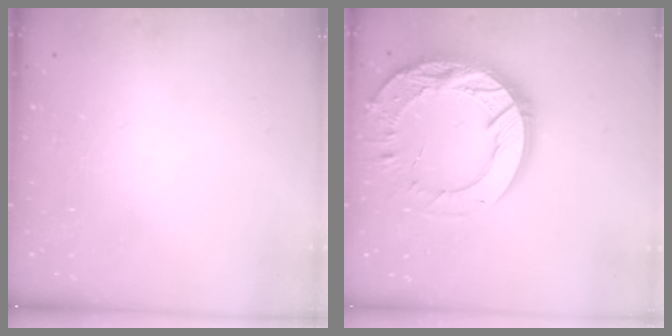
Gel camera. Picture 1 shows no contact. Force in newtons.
{"total": 25.1, "press": 25.0, "slide": 2.3}